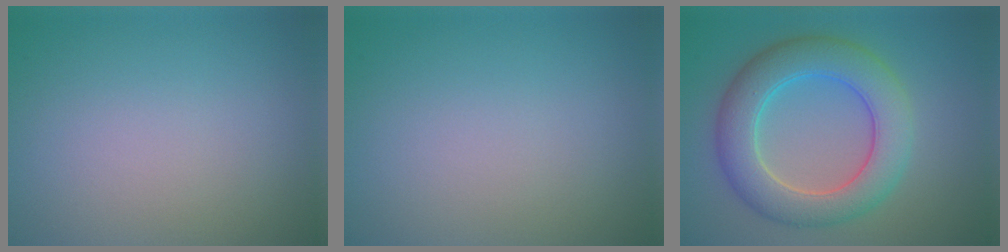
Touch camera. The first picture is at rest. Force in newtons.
{"total": 0.0}
{"total": 7.0, "press": 7.0, "slide": 0.4}